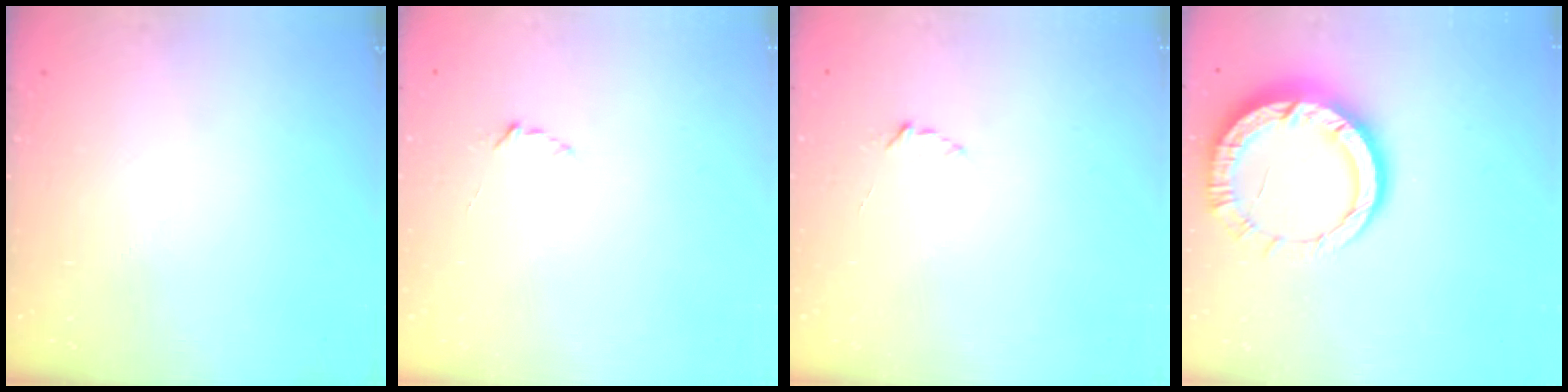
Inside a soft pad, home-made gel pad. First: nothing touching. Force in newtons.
{"total": 1.9, "press": 1.9, "slide": 0.2}
{"total": 1.9, "press": 1.9, "slide": 0.2}
{"total": 14.0, "press": 13.9, "slide": 1.4}